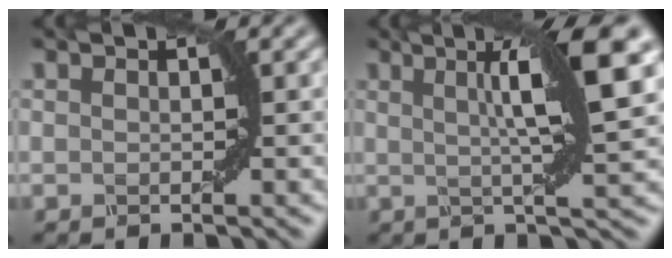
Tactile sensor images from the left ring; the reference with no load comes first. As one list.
[{"total": 8.3, "force": [2.2, 1.2, 7.9], "torque": [-0.103, 0.015, 0.031]}]